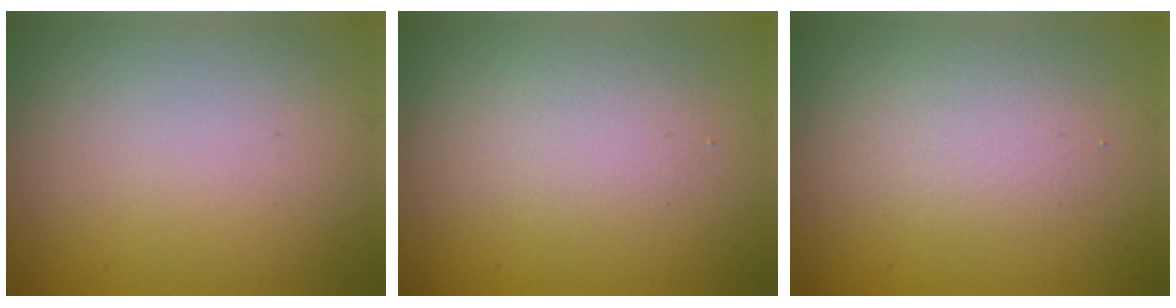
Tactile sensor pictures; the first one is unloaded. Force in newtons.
{"total": 2.0, "press": 2.0, "slide": 0.1}
{"total": 2.2, "press": 2.1, "slide": 0.2}